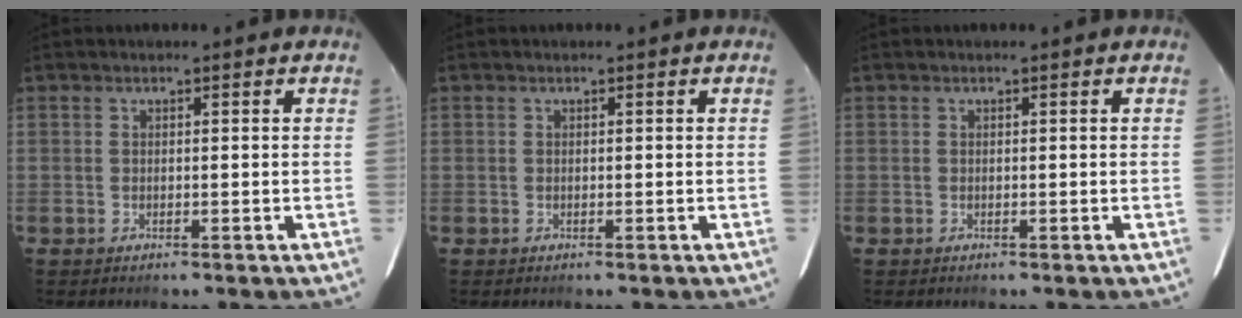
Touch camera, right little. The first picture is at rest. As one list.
[{"total": 0.0}, {"total": 0.0}]